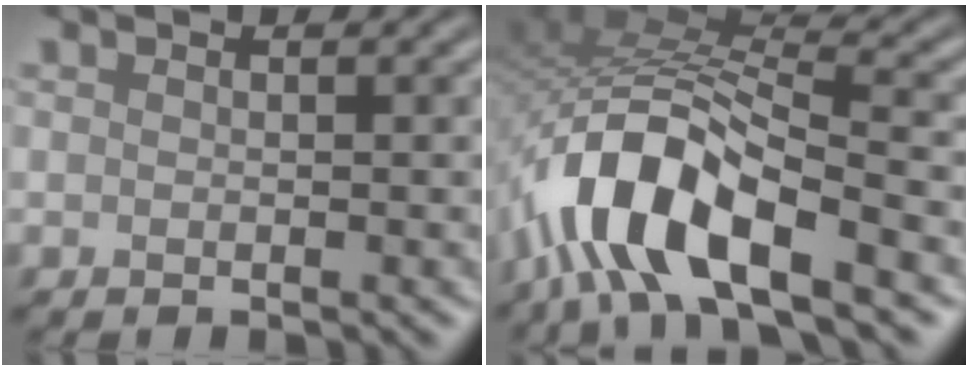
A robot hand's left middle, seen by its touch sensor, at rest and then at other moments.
{"total": 10.4, "force": [-5.4, 4.2, 7.8], "torque": [-0.148, 0.012, -0.108]}